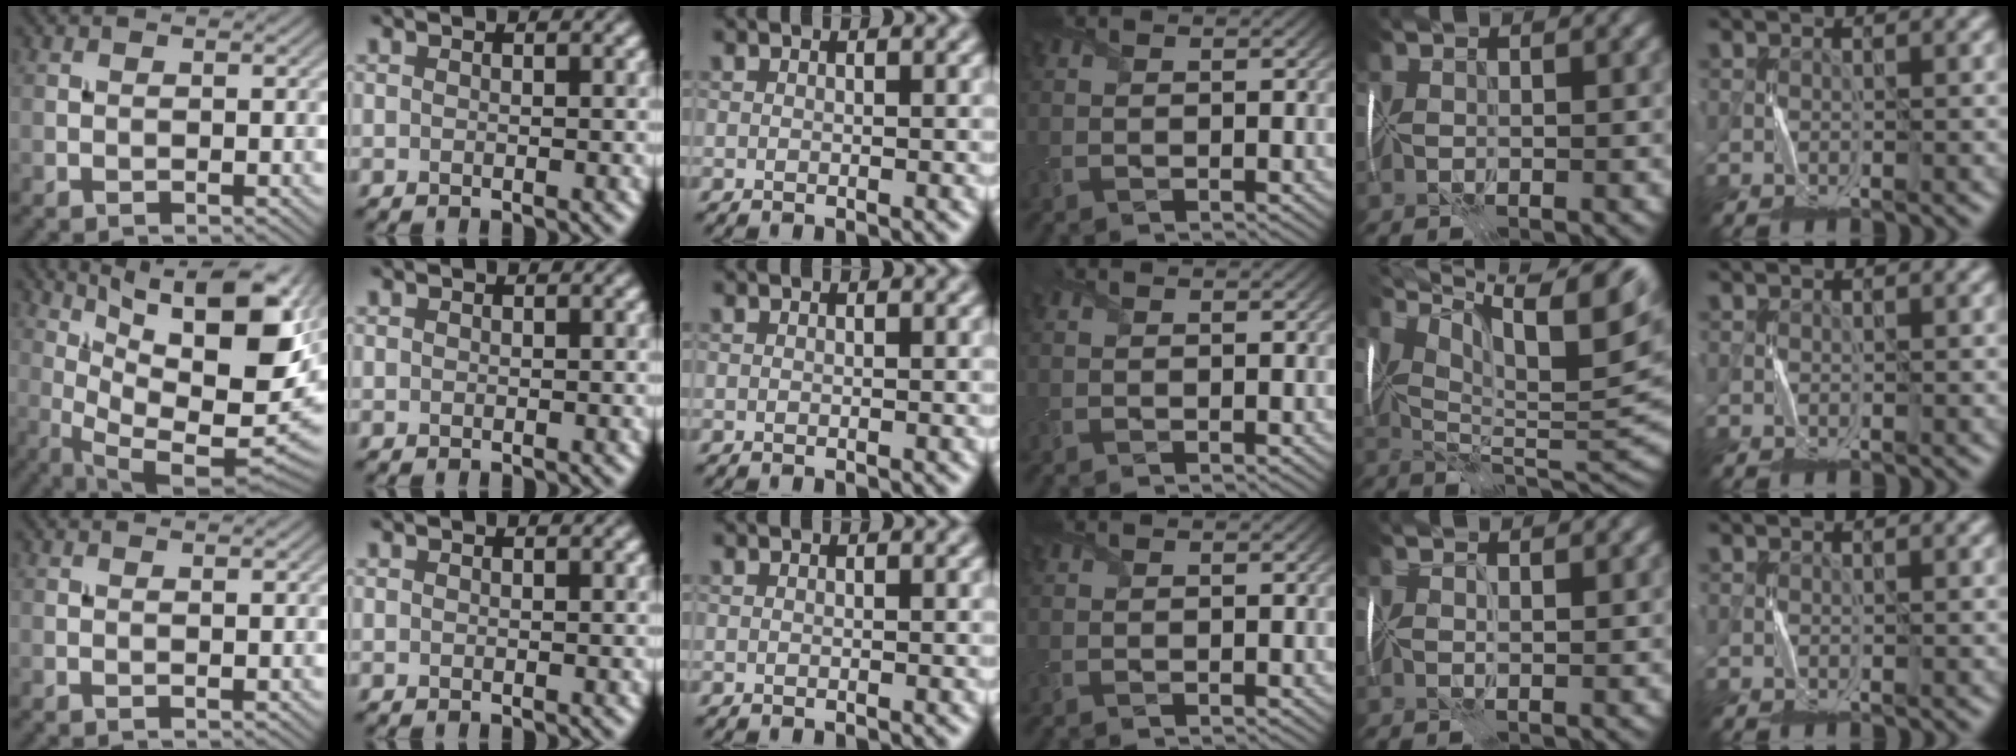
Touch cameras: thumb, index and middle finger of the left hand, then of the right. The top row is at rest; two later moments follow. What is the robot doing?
{"motion": "fold", "object": "handkerchief"}